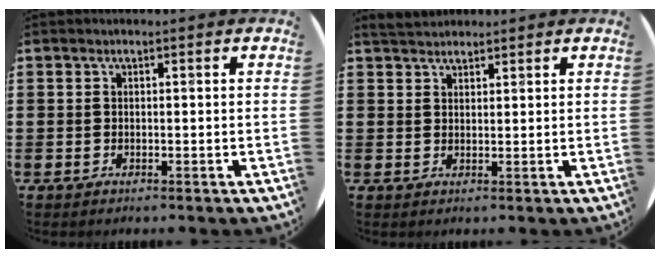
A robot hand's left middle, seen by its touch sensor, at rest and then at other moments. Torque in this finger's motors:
{"motor_torque": [0.09, -0.10, 0.01, 0.00]}